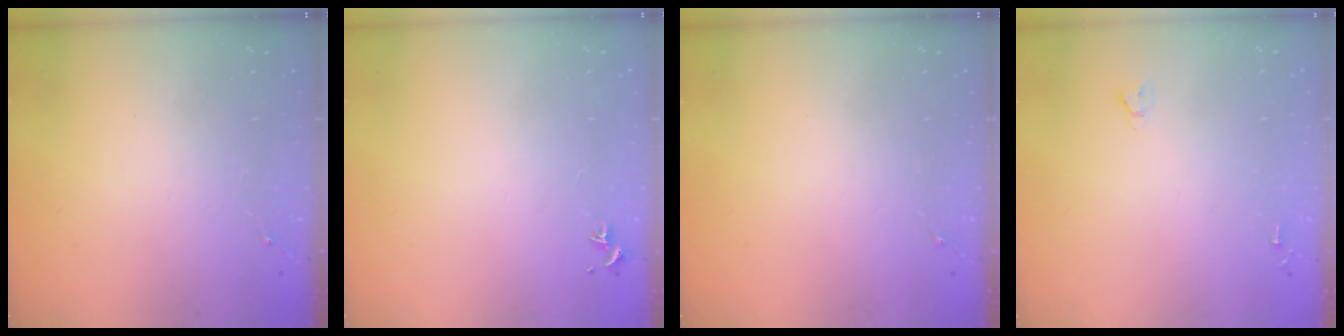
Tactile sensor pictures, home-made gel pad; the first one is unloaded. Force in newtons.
{"total": 0.8, "press": 0.7, "slide": 0.3}
{"total": 0.0}
{"total": 1.9, "press": 1.9, "slide": 0.2}